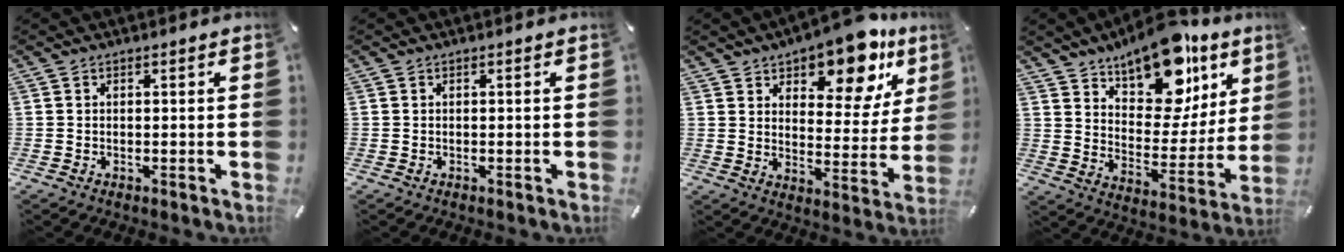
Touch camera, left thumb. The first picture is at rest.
{"total": 0.0}
{"total": 15.6, "force": [12.1, 6.6, 7.4], "torque": [-0.095, -0.093, 0.204]}
{"total": 19.7, "force": [14.2, 10.0, 9.2], "torque": [-0.130, -0.104, 0.245]}